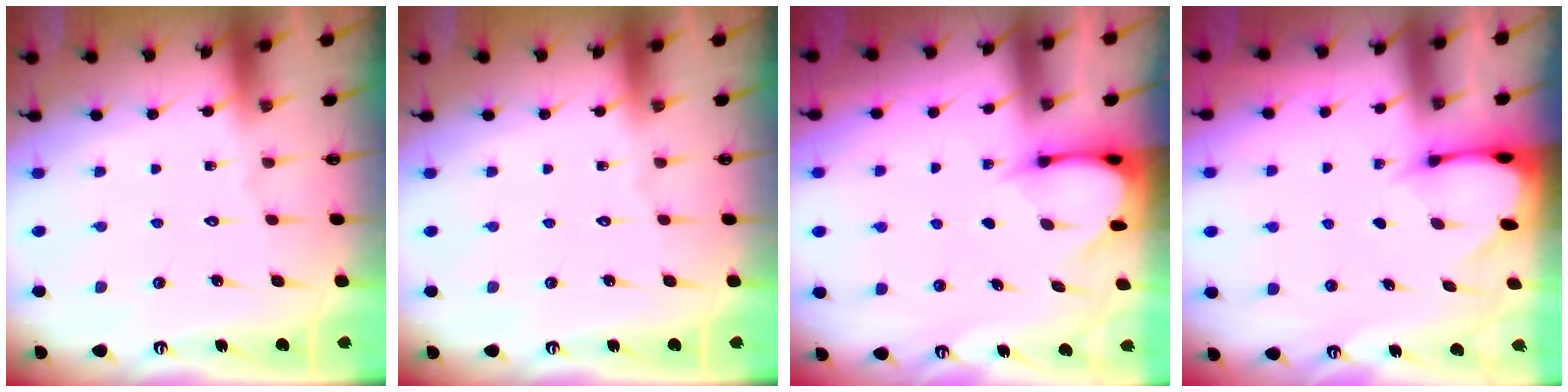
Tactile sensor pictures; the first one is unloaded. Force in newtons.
{"total": 0.0}
{"total": 3.4, "press": 3.4, "slide": 0.3}
{"total": 2.7, "press": 2.7, "slide": 0.3}